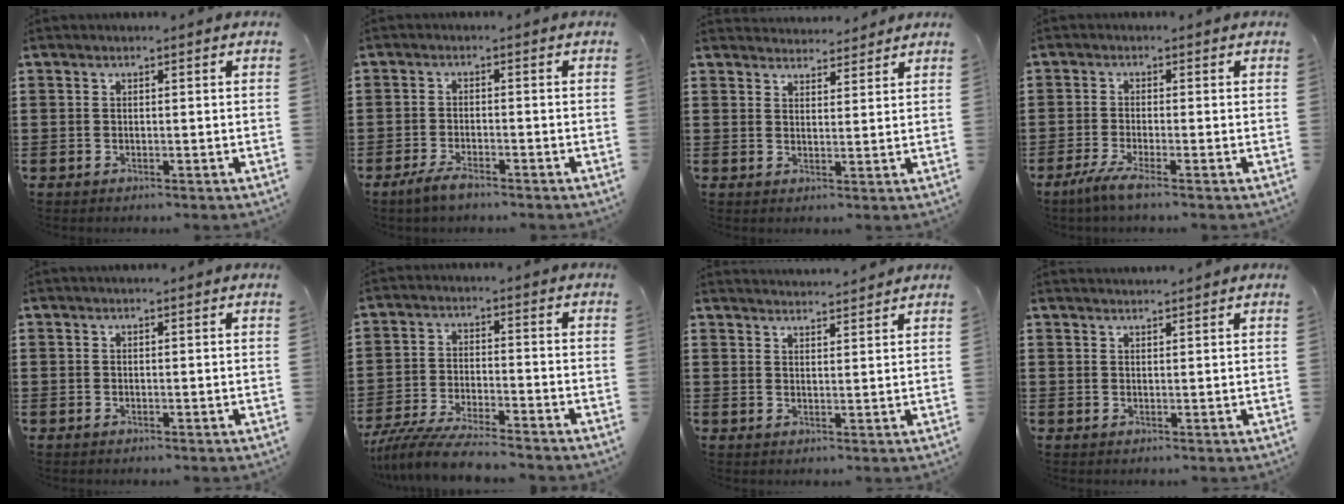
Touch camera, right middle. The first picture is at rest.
{"total": 2.7, "force": [-1.9, 0.8, 1.8], "torque": [-0.044, 0.001, -0.042]}
{"total": 3.1, "force": [3.1, 0.4, -0.4], "torque": [0.008, -0.012, 0.058]}
{"total": 3.0, "force": [-1.8, -0.1, 2.4], "torque": [-0.063, -0.013, -0.038]}
{"total": 0.0}
{"total": 6.9, "force": [-6.4, 0.4, 2.5], "torque": [-0.060, -0.007, -0.127]}
{"total": 2.7, "force": [2.6, -0.4, -0.2], "torque": [-0.002, -0.006, 0.050]}
{"total": 1.4, "force": [1.4, -0.2, 0.1], "torque": [-0.003, 0.000, 0.026]}